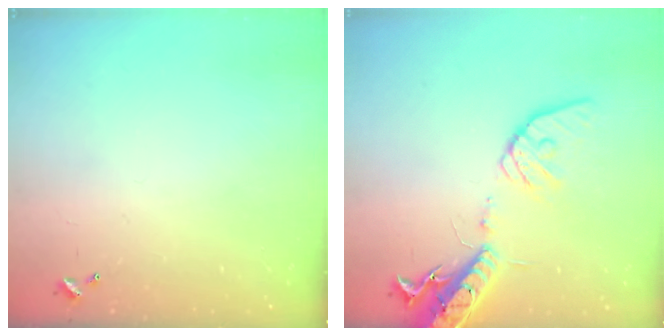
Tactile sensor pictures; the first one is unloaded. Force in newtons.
{"total": 17.5, "press": 17.1, "slide": 3.5}